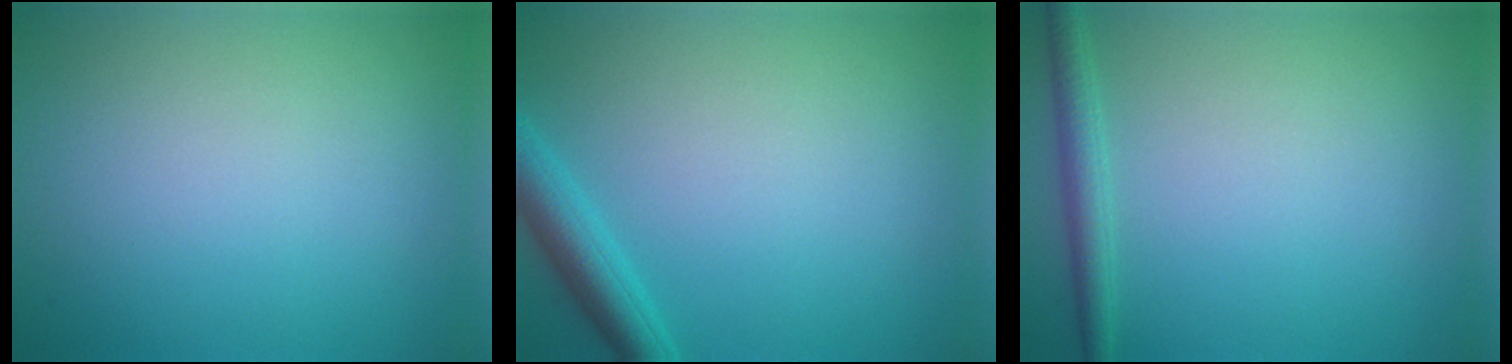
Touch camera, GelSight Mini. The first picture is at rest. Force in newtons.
{"total": 3.1, "press": 3.1, "slide": 0.2}
{"total": 1.9, "press": 1.9, "slide": 0.1}